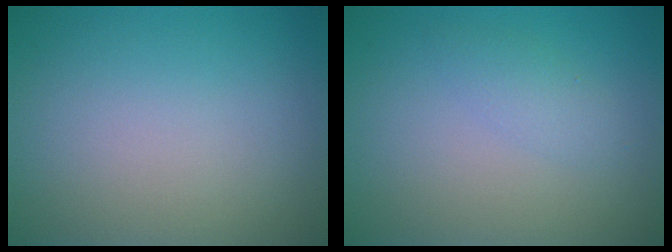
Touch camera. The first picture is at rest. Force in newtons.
{"total": 1.4, "press": 1.4, "slide": 0.0}